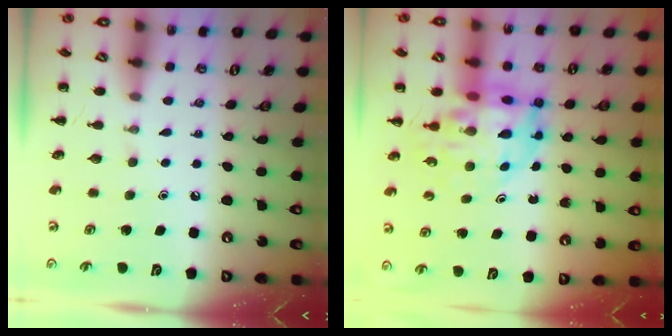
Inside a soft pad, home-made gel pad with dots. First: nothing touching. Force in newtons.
{"total": 13.9, "press": 13.4, "slide": 3.8}